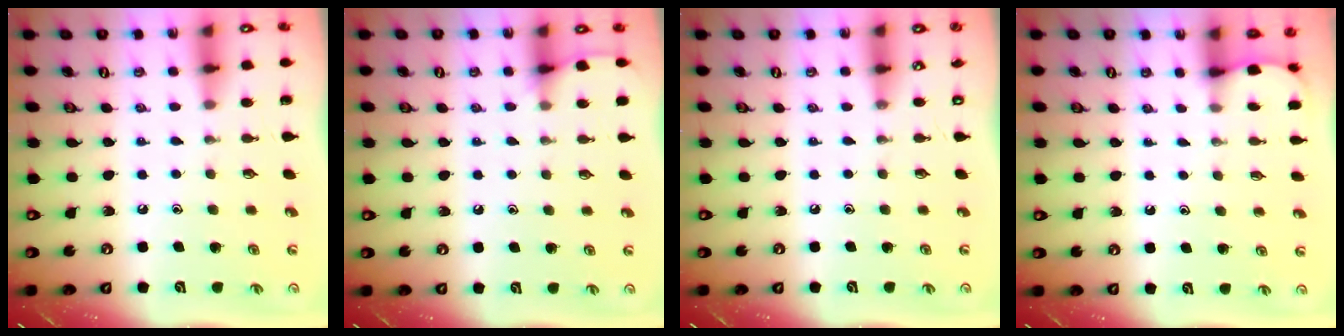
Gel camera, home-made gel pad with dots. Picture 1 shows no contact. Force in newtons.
{"total": 4.2, "press": 4.1, "slide": 0.6}
{"total": 0.0}
{"total": 1.3, "press": 1.3, "slide": 0.1}